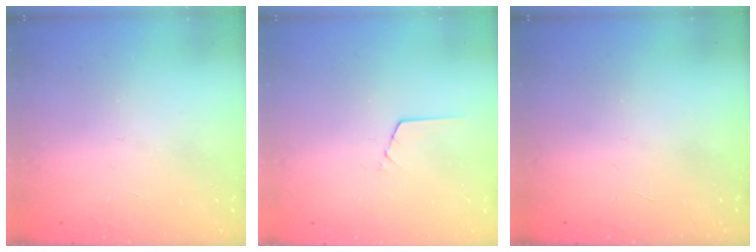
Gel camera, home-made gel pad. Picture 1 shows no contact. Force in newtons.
{"total": 0.6, "press": 0.5, "slide": 0.2}
{"total": 0.0}